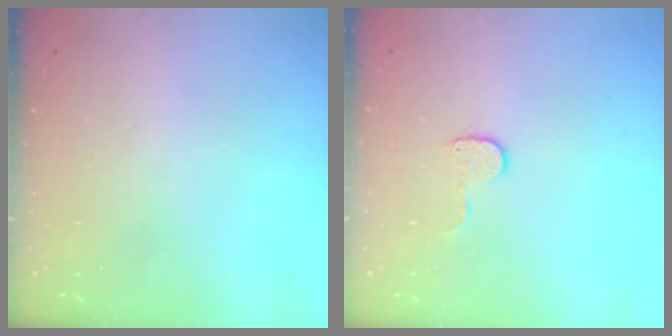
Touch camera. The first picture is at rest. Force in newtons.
{"total": 4.6, "press": 4.6, "slide": 0.4}